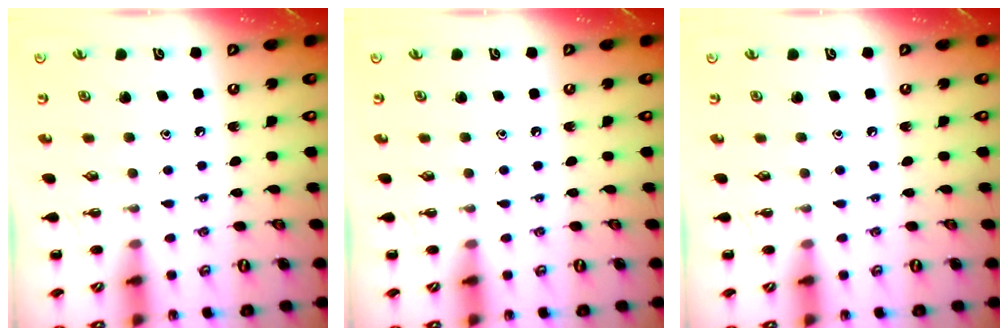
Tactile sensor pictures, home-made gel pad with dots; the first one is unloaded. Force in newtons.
{"total": 0.0}
{"total": 0.0}